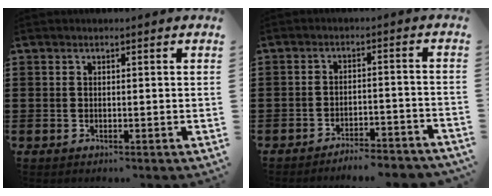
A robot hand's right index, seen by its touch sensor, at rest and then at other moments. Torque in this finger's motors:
{"motor_torque": [1.20, 0.95, 0.32, 0.12]}